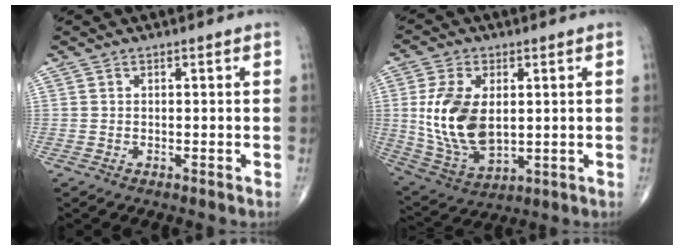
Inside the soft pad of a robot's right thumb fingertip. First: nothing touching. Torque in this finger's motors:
{"motor_torque": [-1.05, 1.48, 0.67, -0.53, 0.19]}